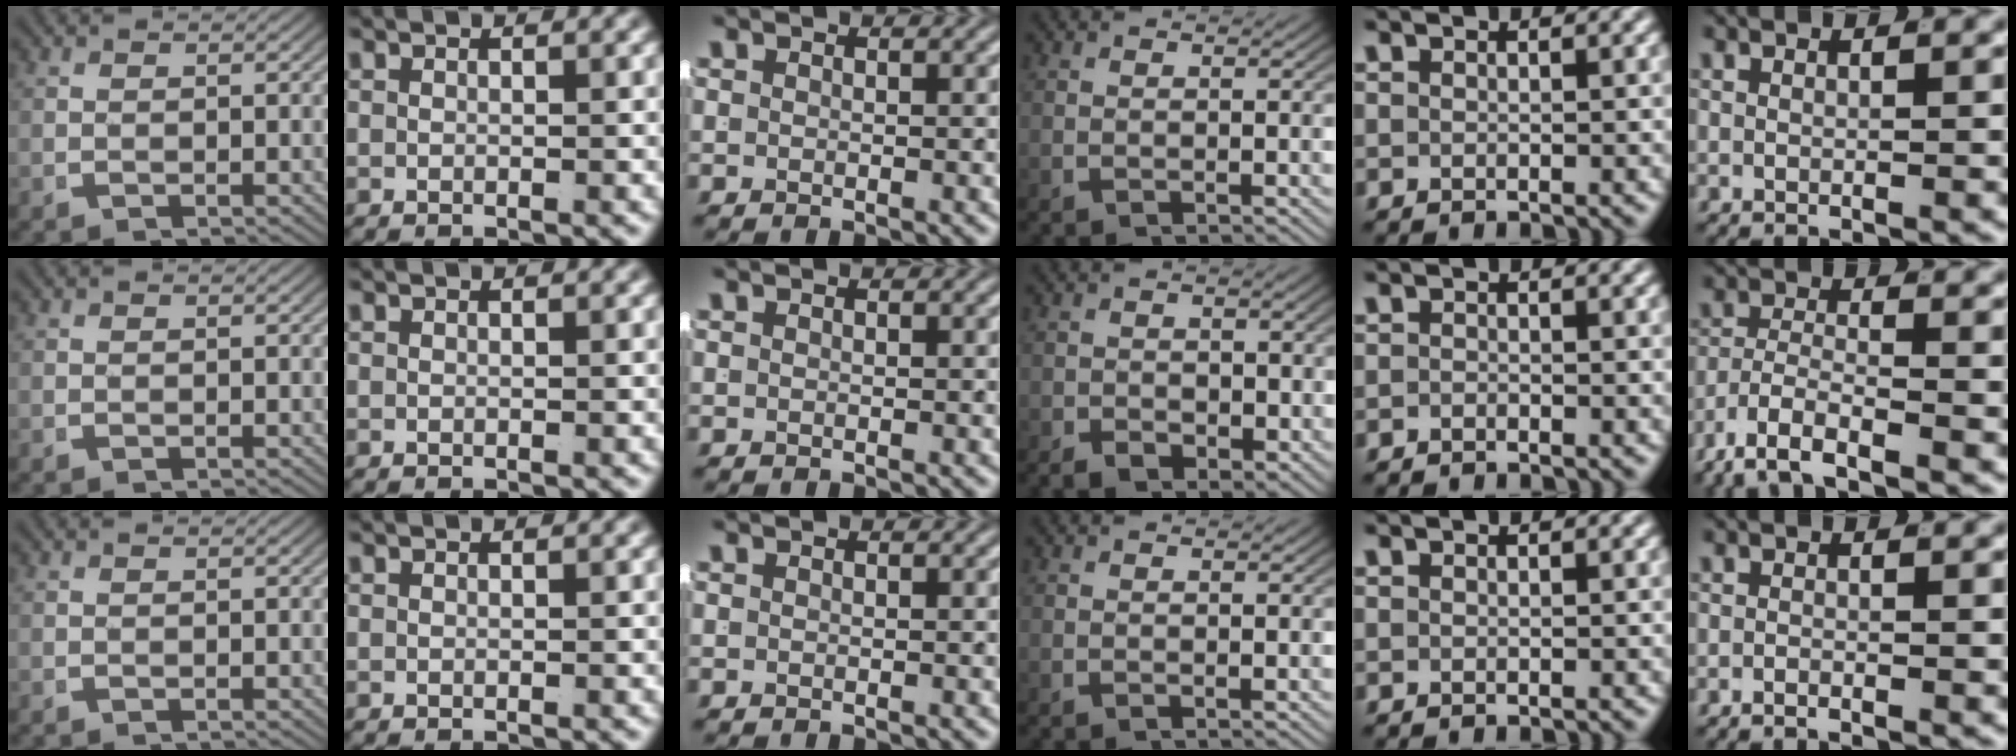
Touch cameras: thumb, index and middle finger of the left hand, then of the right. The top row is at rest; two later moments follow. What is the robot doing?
{"motion": "lift_and_place", "object": "shirt"}